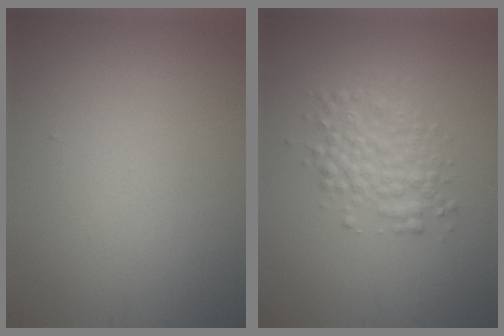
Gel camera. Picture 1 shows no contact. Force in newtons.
{"total": 3.5, "press": 3.5, "slide": 0.1}